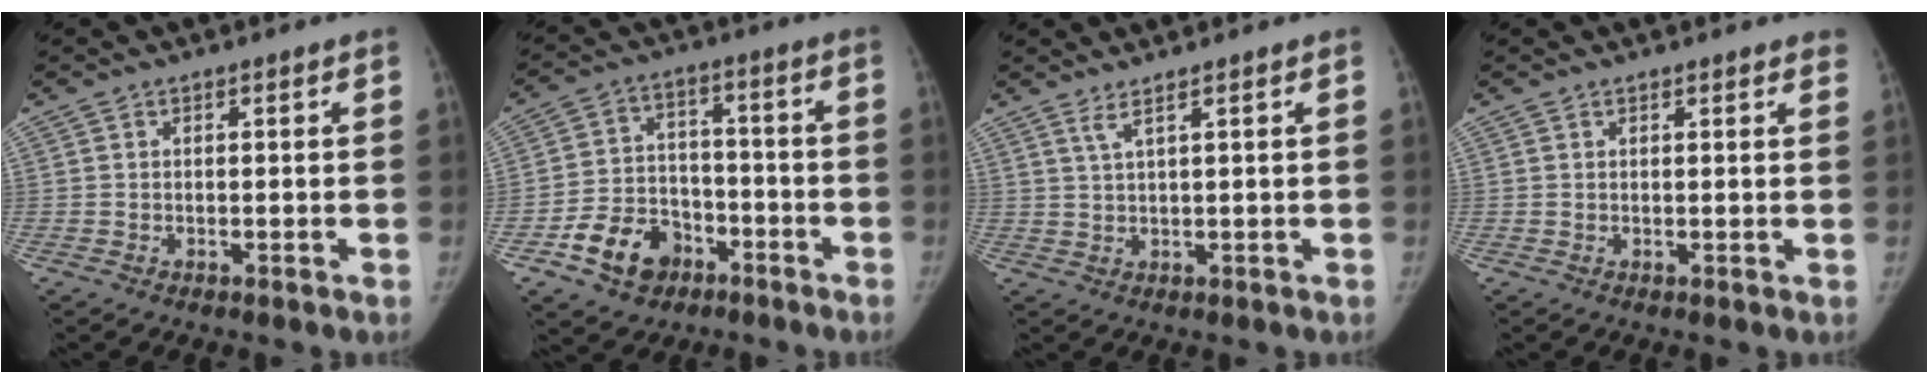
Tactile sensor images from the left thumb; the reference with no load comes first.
{"total": 11.3, "force": [-6.0, 8.2, 4.9], "torque": [-0.056, 0.043, -0.100]}
{"total": 2.0, "force": [1.3, -0.3, 1.5], "torque": [-0.038, -0.011, 0.032]}
{"total": 2.4, "force": [2.1, 0.9, 0.8], "torque": [0.007, -0.003, 0.012]}